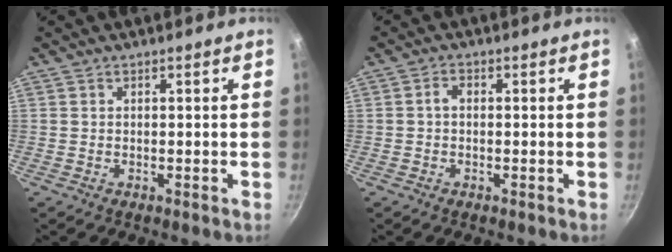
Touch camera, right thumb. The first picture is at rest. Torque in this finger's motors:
{"motor_torque": [0.46, 0.67, 0.39, 0.41, -0.03]}